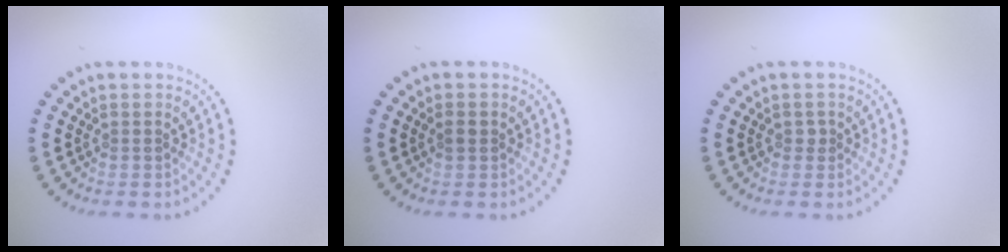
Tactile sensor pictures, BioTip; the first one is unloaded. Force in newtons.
{"total": 1.0, "press": 0.9, "slide": 0.3}
{"total": 0.5, "press": 0.4, "slide": 0.3}